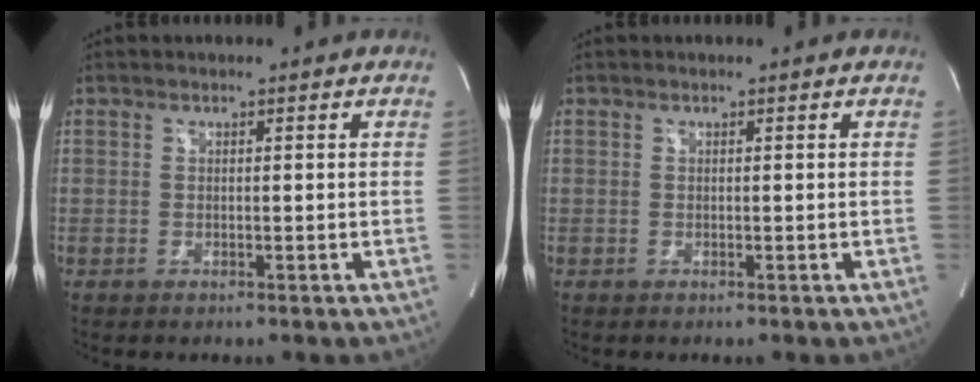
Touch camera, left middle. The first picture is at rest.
{"total": 0.0}